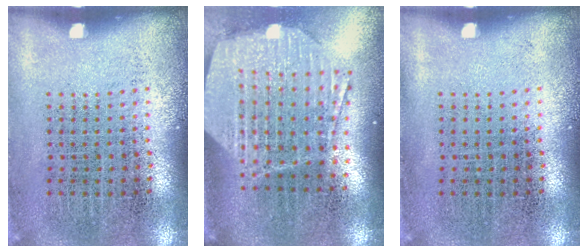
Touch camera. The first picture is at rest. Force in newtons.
{"total": 2.7, "press": 2.2, "slide": 1.6}
{"total": 0.0}